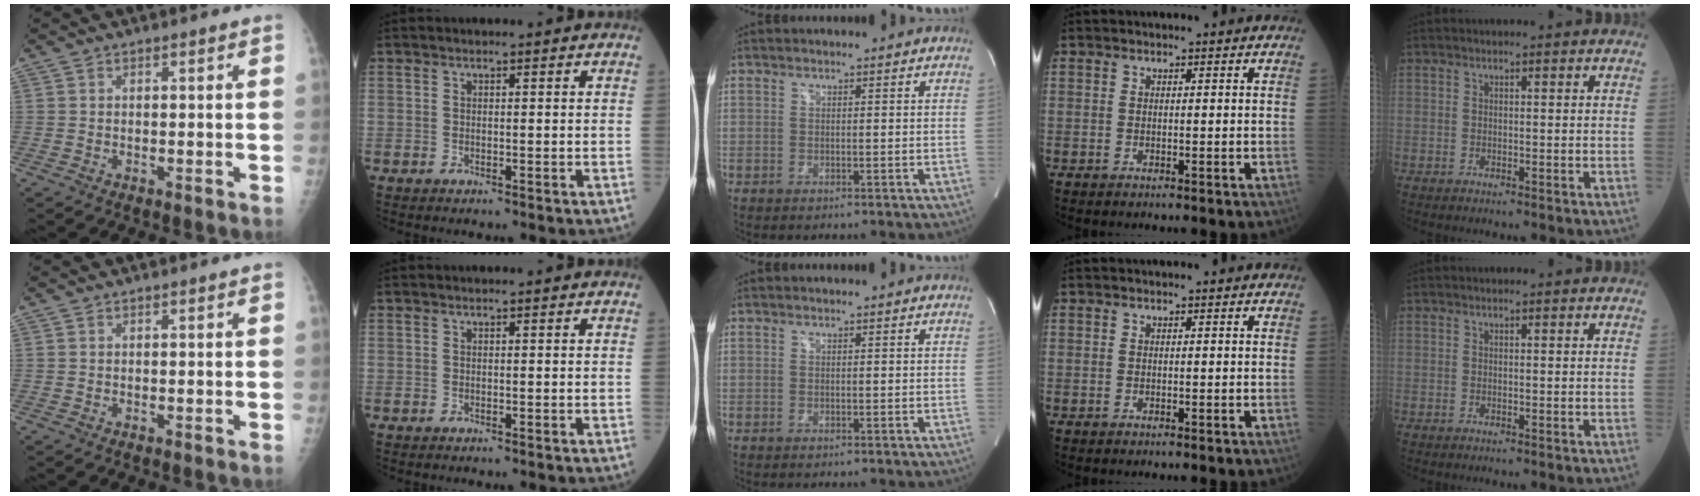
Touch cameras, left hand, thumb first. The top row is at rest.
{}